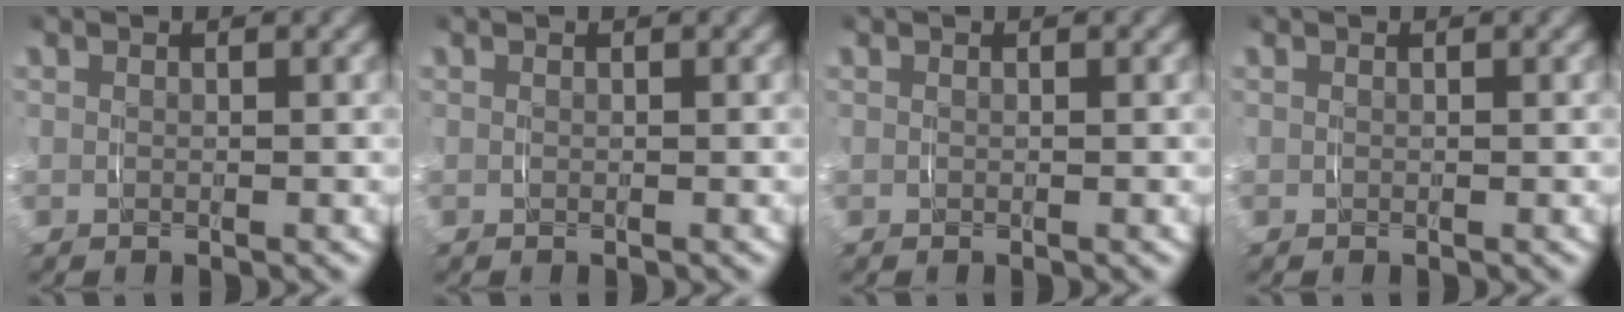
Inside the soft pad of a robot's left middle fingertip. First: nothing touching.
{"total": 0.0}
{"total": 0.0}
{"total": 0.0}